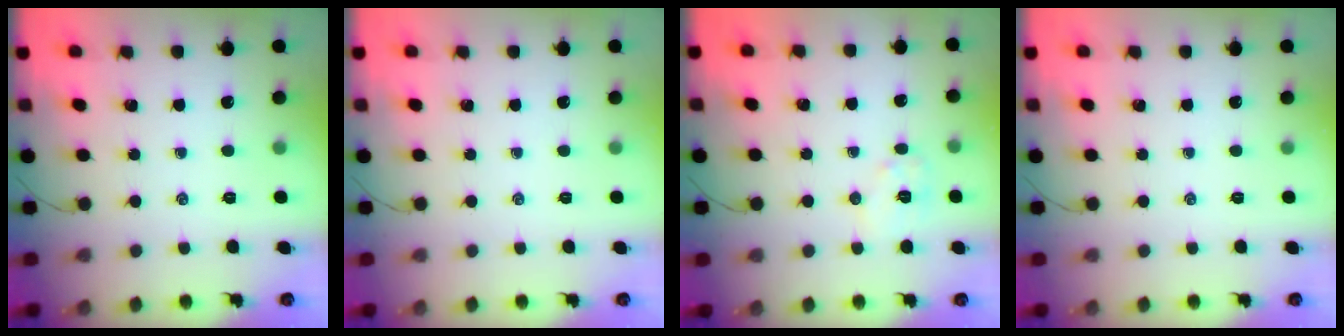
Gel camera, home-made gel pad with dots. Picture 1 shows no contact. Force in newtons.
{"total": 0.0}
{"total": 6.5, "press": 6.5, "slide": 0.7}
{"total": 0.0}